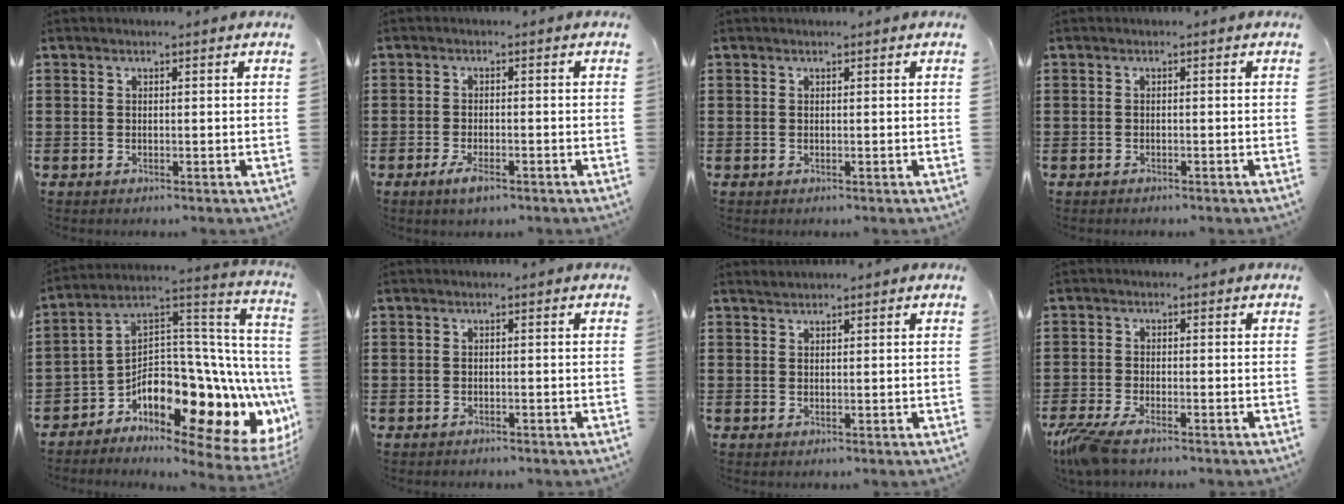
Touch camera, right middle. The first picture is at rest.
{"total": 2.9, "force": [-1.7, 0.9, 2.3], "torque": [-0.045, -0.001, -0.031]}
{"total": 0.0}
{"total": 0.6, "force": [-0.6, 0.1, 0.1], "torque": [-0.003, -0.002, -0.011]}
{"total": 10.7, "force": [-5.8, 4.8, 7.6], "torque": [-0.132, -0.043, -0.113]}
{"total": 0.7, "force": [-0.7, 0.1, 0.0], "torque": [-0.002, -0.001, -0.014]}
{"total": 0.8, "force": [0.8, 0.1, -0.2], "torque": [0.002, 0.001, 0.016]}
{"total": 3.9, "force": [-3.0, 0.3, 2.4], "torque": [-0.069, -0.016, -0.064]}